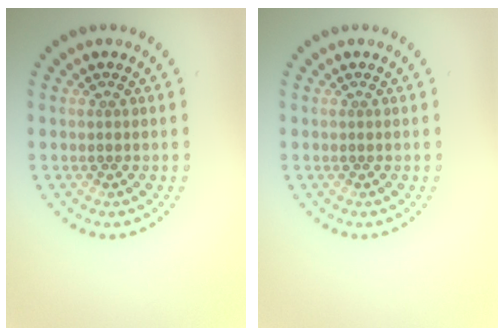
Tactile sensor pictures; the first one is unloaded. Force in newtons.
{"total": 0.0}